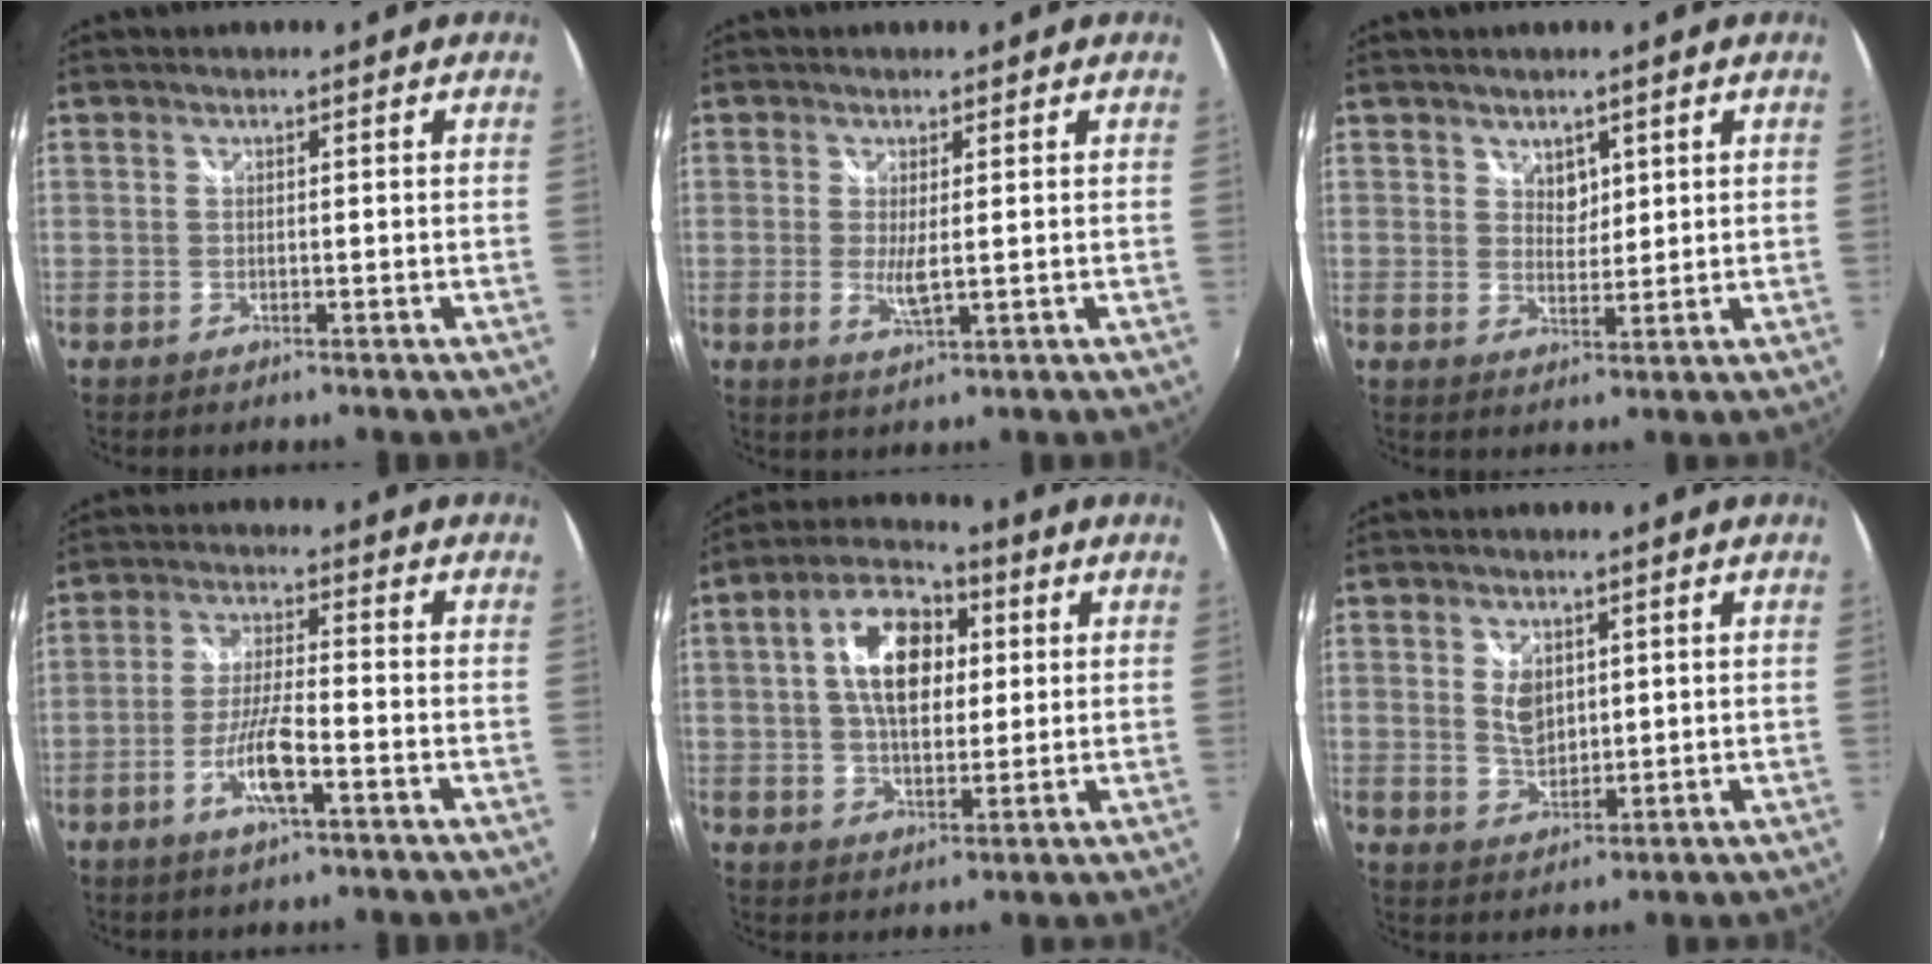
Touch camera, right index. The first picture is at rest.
{"total": 3.3, "force": [0.0, 0.6, 3.2], "torque": [-0.061, -0.011, -0.001]}
{"total": 3.1, "force": [1.9, 2.1, 1.2], "torque": [-0.012, -0.001, 0.033]}
{"total": 7.5, "force": [-3.6, 1.0, 6.6], "torque": [-0.134, -0.004, -0.068]}
{"total": 12.8, "force": [2.8, 7.3, 10.2], "torque": [-0.182, 0.030, 0.046]}
{"total": 5.2, "force": [1.3, 3.4, 3.7], "torque": [-0.063, -0.001, 0.027]}